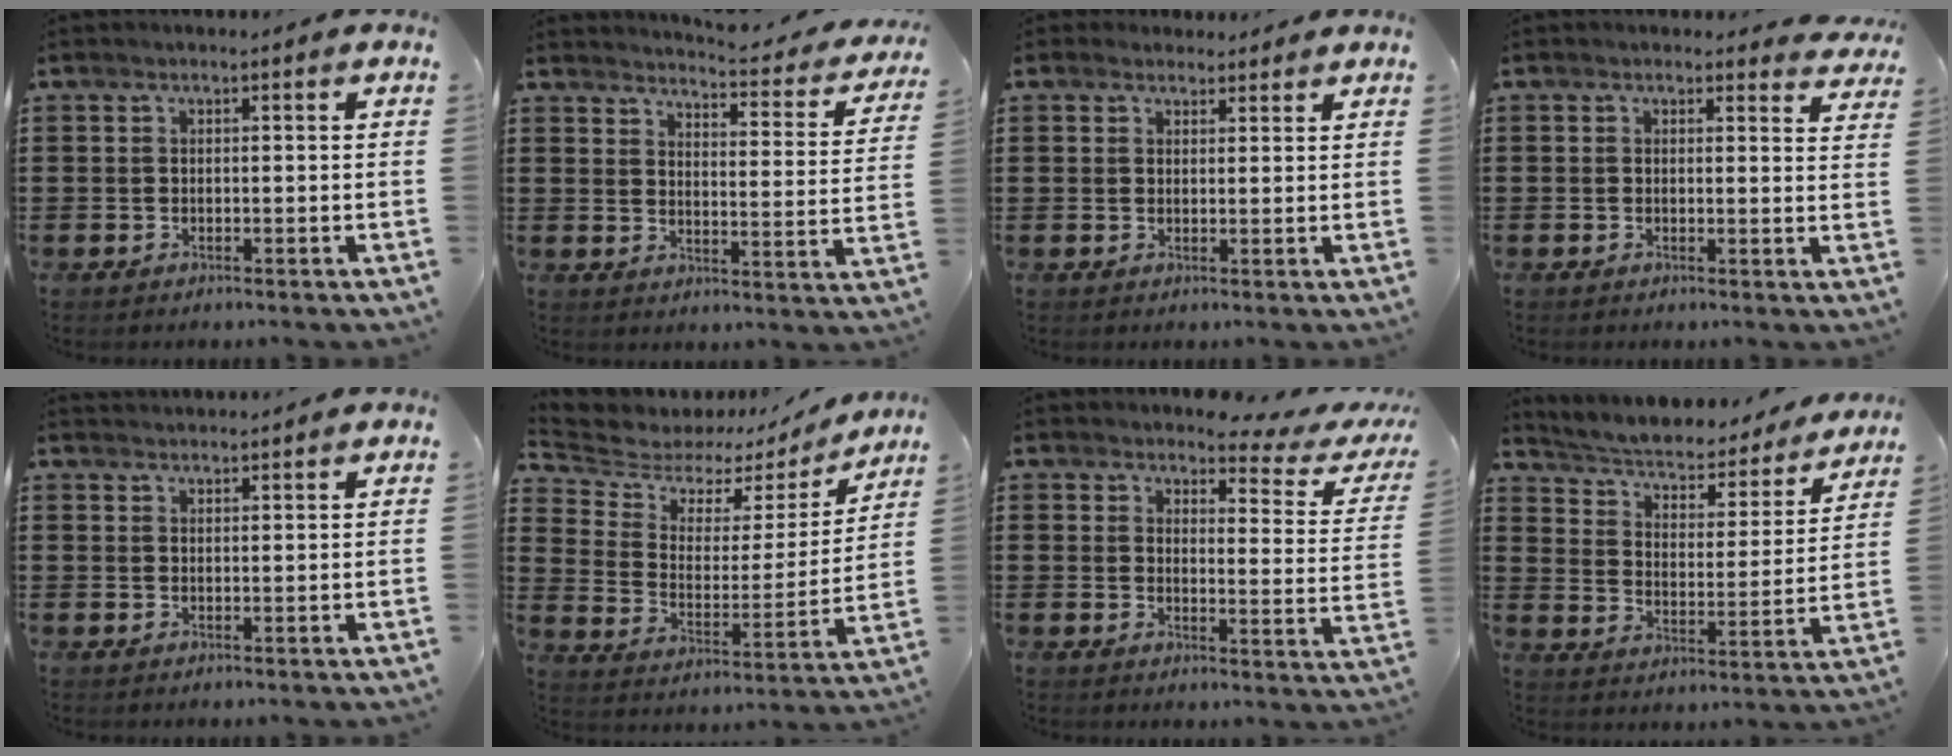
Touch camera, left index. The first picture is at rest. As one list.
[{"total": 3.5, "force": [3.4, -0.3, 1.0], "torque": [-0.032, -0.033, 0.050]}, {"total": 2.4, "force": [2.1, 1.1, 0.2], "torque": [-0.002, 0.000, 0.040]}, {"total": 1.5, "force": [1.3, 0.6, 0.3], "torque": [-0.004, -0.001, 0.023]}, {"total": 1.7, "force": [1.7, 0.0, -0.1], "torque": [-0.002, 0.000, 0.033]}, {"total": 5.9, "force": [5.3, 2.4, 0.7], "torque": [-0.053, -0.039, 0.089]}, {"total": 3.7, "force": [3.3, 0.6, 1.6], "torque": [-0.036, -0.021, 0.049]}, {"total": 3.6, "force": [2.8, 1.6, 1.6], "torque": [-0.051, -0.024, 0.036]}]